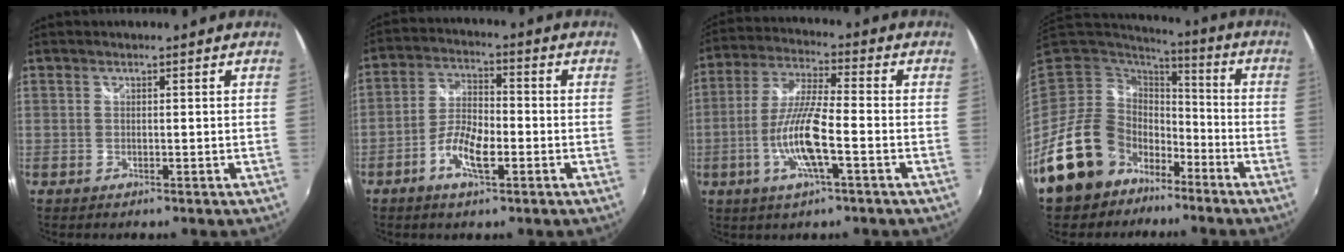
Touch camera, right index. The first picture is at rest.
{"total": 7.4, "force": [-3.4, 2.8, 6.0], "torque": [-0.125, 0.004, -0.063]}
{"total": 11.7, "force": [-3.8, 1.7, 10.9], "torque": [-0.227, -0.005, -0.073]}
{"total": 18.6, "force": [-11.1, 13.2, 6.9], "torque": [-0.177, 0.015, -0.172]}